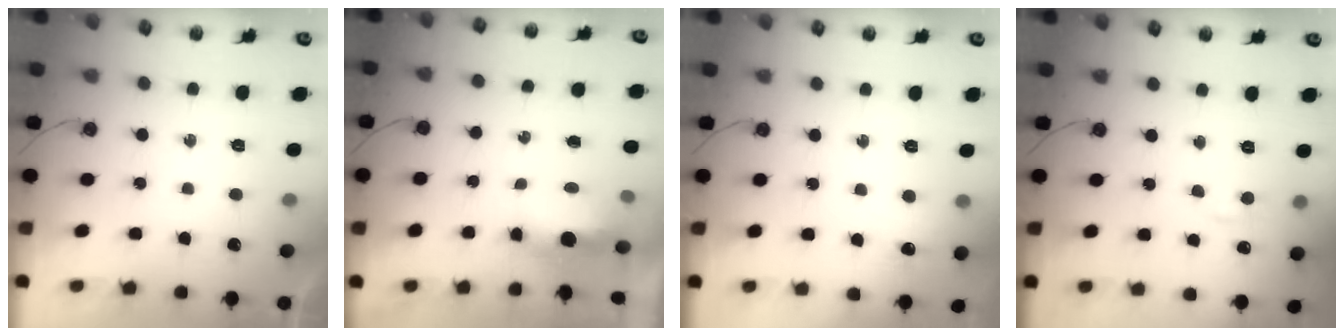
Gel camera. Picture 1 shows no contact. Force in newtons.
{"total": 5.2, "press": 5.0, "slide": 1.1}
{"total": 6.7, "press": 6.7, "slide": 0.7}
{"total": 4.0, "press": 4.0, "slide": 0.6}